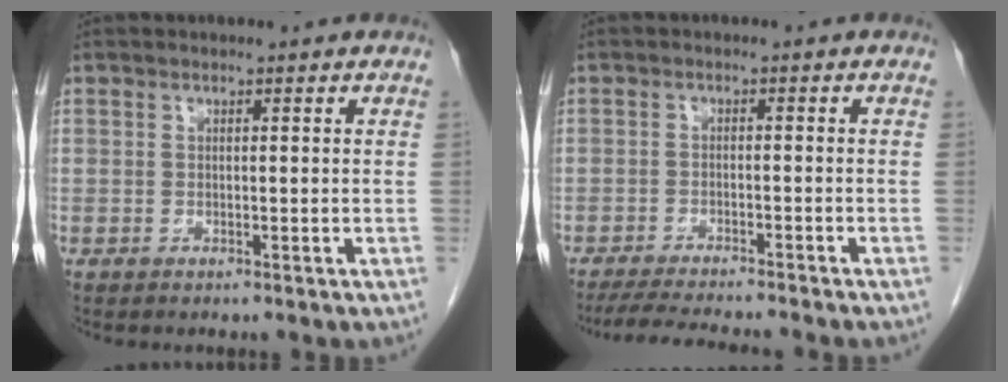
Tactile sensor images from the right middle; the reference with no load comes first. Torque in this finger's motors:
{"motor_torque": [1.09, -1.05, 0.07, 0.02]}